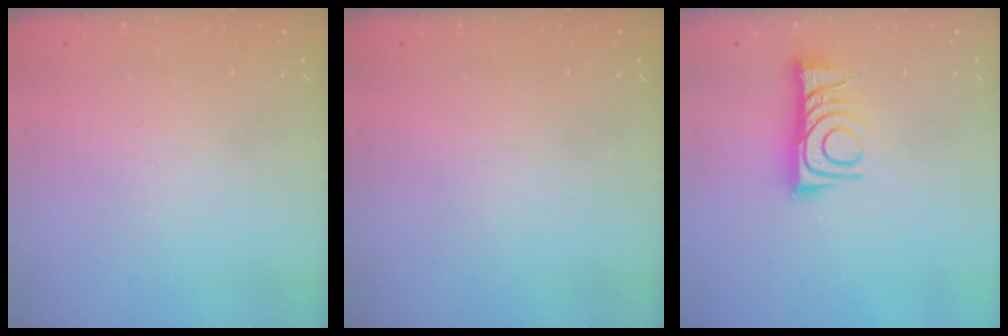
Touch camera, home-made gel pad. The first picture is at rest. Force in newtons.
{"total": 0.0}
{"total": 10.3, "press": 10.3, "slide": 0.6}